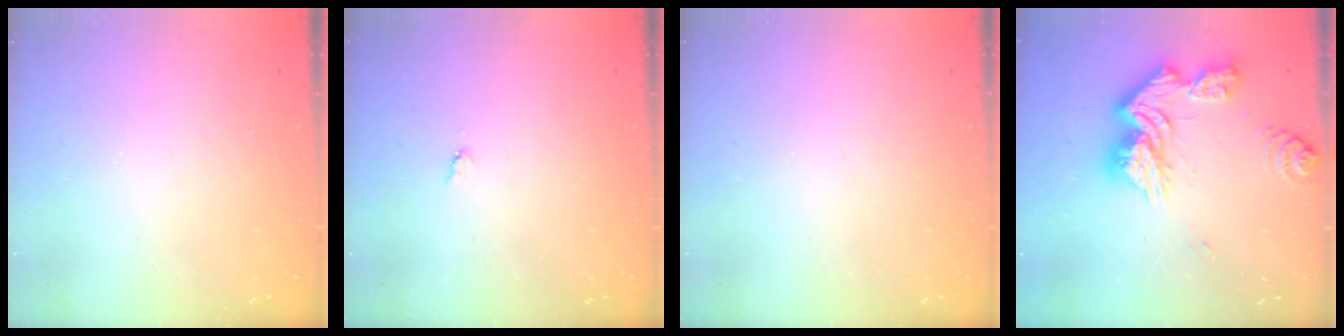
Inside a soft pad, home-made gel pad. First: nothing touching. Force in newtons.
{"total": 3.9, "press": 3.8, "slide": 0.5}
{"total": 0.0}
{"total": 18.7, "press": 18.6, "slide": 1.9}